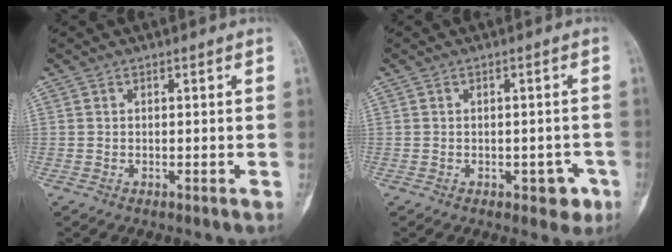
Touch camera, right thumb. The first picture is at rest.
{"total": 4.0, "force": [-1.8, 2.4, 2.7], "torque": [-0.008, 0.012, -0.018]}